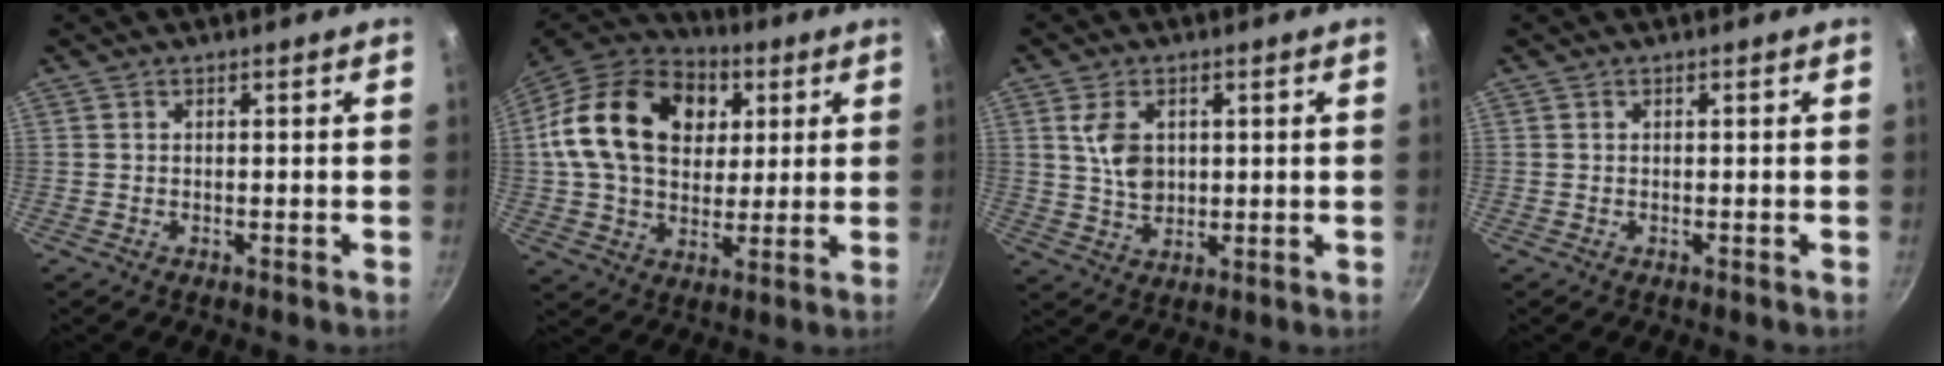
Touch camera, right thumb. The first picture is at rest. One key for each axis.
{"total": 24.1, "fx": 6.1, "fy": 17.3, "fz": 15.7, "tx": -0.253, "ty": 0.009, "tz": 0.097}
{"total": 7.1, "fx": 1.7, "fy": 4.7, "fz": 5.0, "tx": -0.080, "ty": -0.008, "tz": 0.036}
{"total": 0.0}